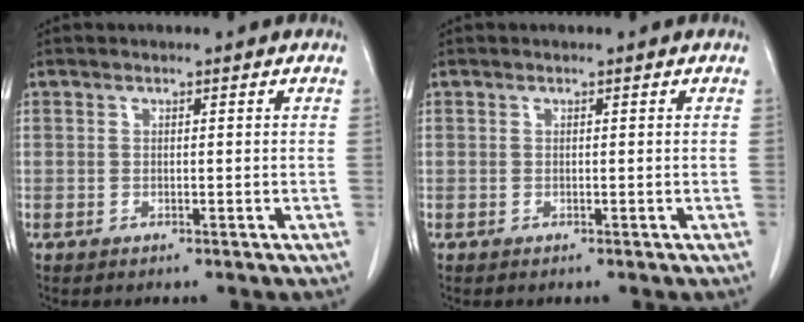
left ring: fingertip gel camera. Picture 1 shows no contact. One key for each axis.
{"total": 0.0}